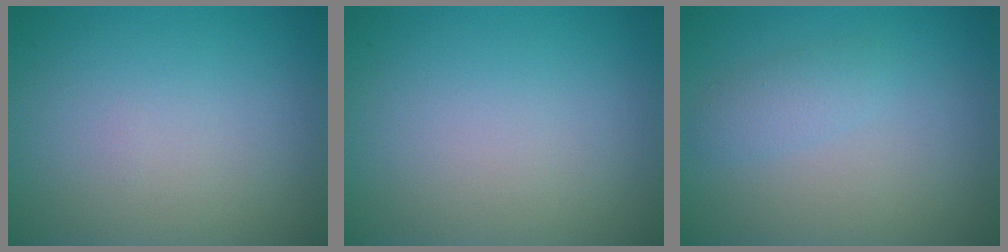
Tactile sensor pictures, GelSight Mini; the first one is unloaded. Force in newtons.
{"total": 0.0}
{"total": 1.5, "press": 1.5, "slide": 0.1}